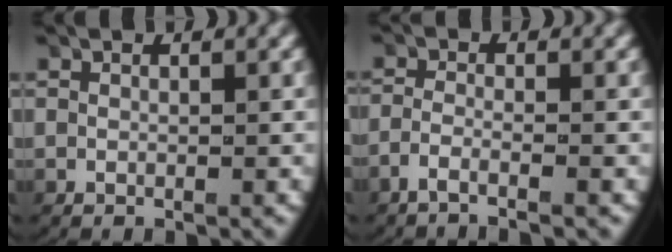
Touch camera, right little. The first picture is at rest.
{"total": 2.8, "force": [-2.3, 0.1, 1.6], "torque": [-0.041, -0.007, -0.040]}